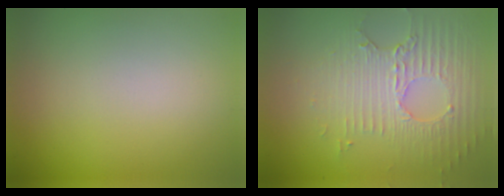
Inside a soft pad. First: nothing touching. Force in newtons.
{"total": 5.4, "press": 3.5, "slide": 4.1}